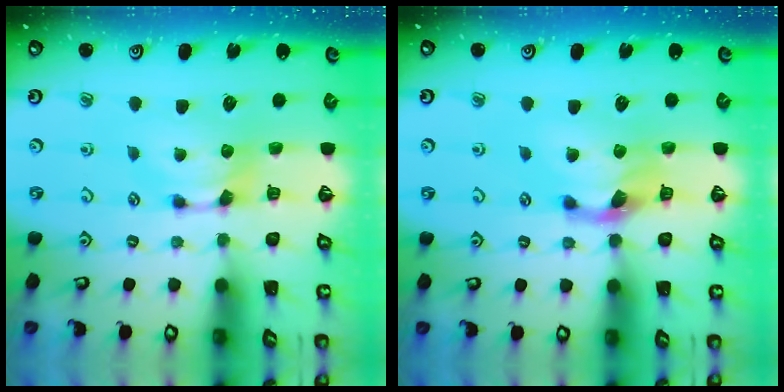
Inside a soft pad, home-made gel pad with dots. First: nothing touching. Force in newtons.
{"total": 2.9, "press": 2.2, "slide": 2.0}